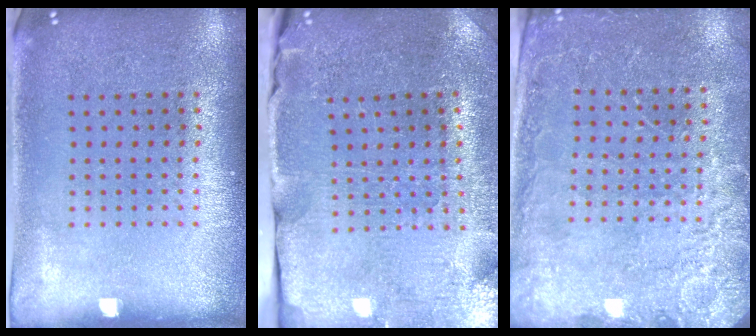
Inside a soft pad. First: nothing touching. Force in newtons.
{"total": 3.7, "press": 3.6, "slide": 0.6}
{"total": 2.6, "press": 2.6, "slide": 0.3}